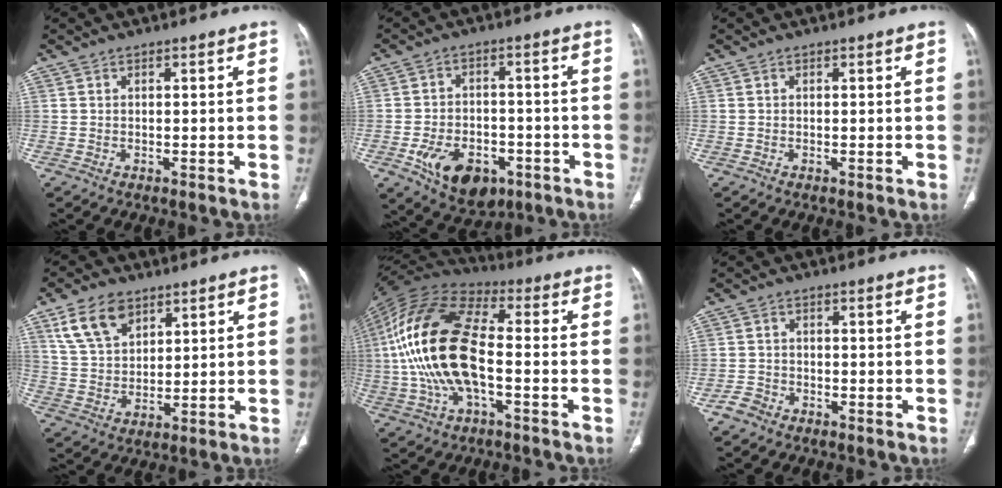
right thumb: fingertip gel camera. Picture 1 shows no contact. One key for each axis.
{"total": 12.4, "fx": -5.5, "fy": 8.1, "fz": 7.7, "tx": -0.106, "ty": 0.027, "tz": -0.075}
{"total": 0.0}
{"total": 10.1, "fx": 5.8, "fy": 6.2, "fz": 5.6, "tx": -0.089, "ty": -0.021, "tz": 0.118}
{"total": 21.1, "fx": -1.7, "fy": 10.1, "fz": 18.5, "tx": -0.381, "ty": 0.024, "tz": -0.035}
{"total": 2.7, "fx": -1.8, "fy": 1.9, "fz": 0.6, "tx": -0.009, "ty": 0.012, "tz": -0.034}